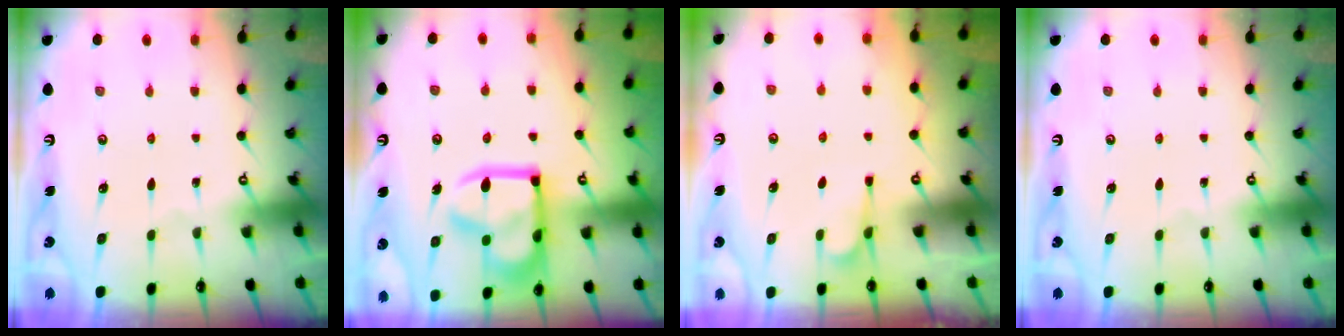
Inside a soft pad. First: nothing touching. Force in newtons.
{"total": 19.0, "press": 18.9, "slide": 1.9}
{"total": 4.6, "press": 4.5, "slide": 1.3}
{"total": 0.0}